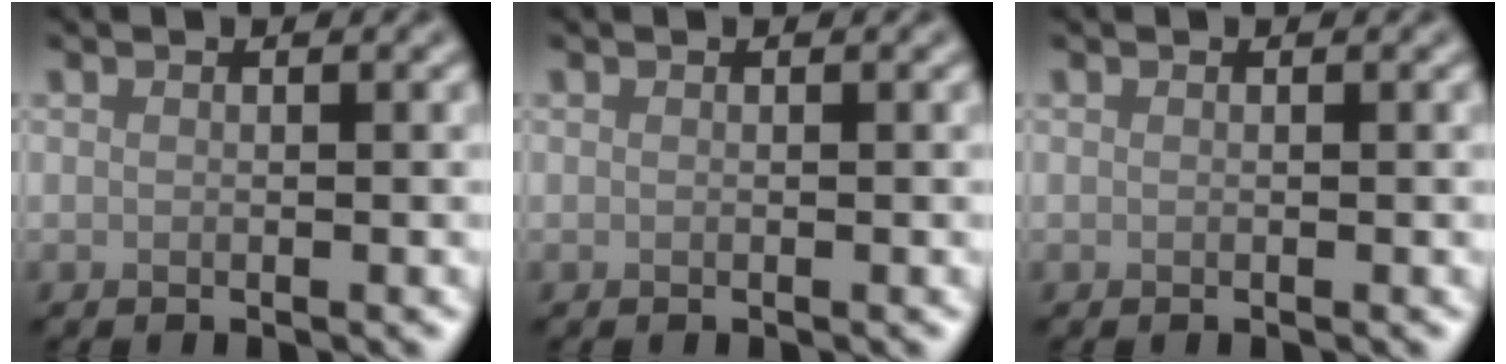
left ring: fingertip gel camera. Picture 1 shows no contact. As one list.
[{"total": 0.0}, {"total": 0.0}]